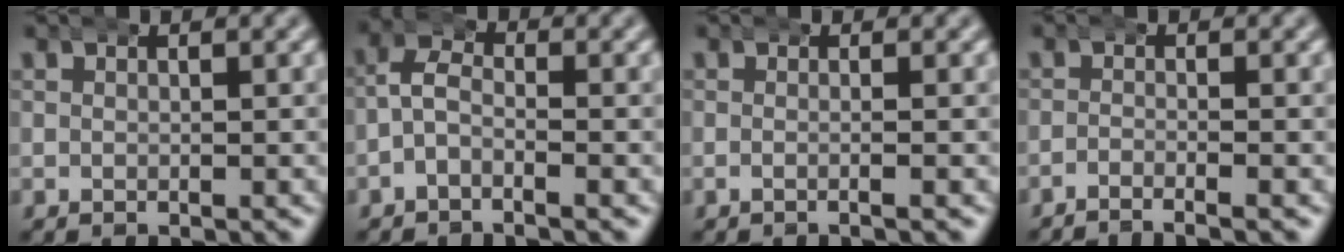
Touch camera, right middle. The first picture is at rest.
{"total": 3.6, "force": [-0.7, 2.7, 2.3], "torque": [-0.037, 0.012, -0.030]}
{"total": 0.9, "force": [-0.4, -0.4, 0.7], "torque": [-0.012, 0.004, -0.012]}
{"total": 2.4, "force": [-2.3, 0.1, 0.8], "torque": [-0.011, 0.003, -0.046]}